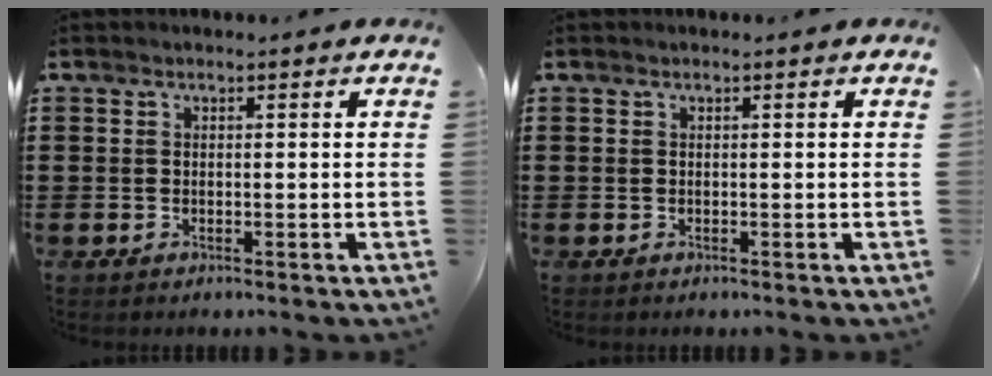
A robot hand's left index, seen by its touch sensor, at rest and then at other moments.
{"total": 0.0}